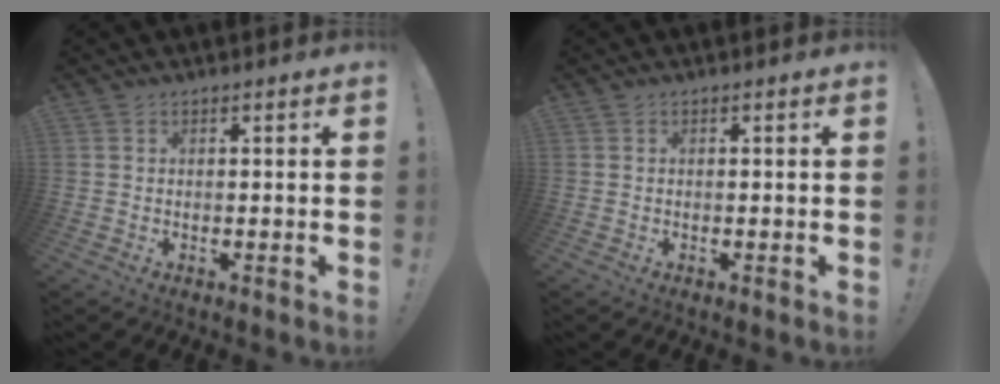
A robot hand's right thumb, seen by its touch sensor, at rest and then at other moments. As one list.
[{"total": 0.0}]